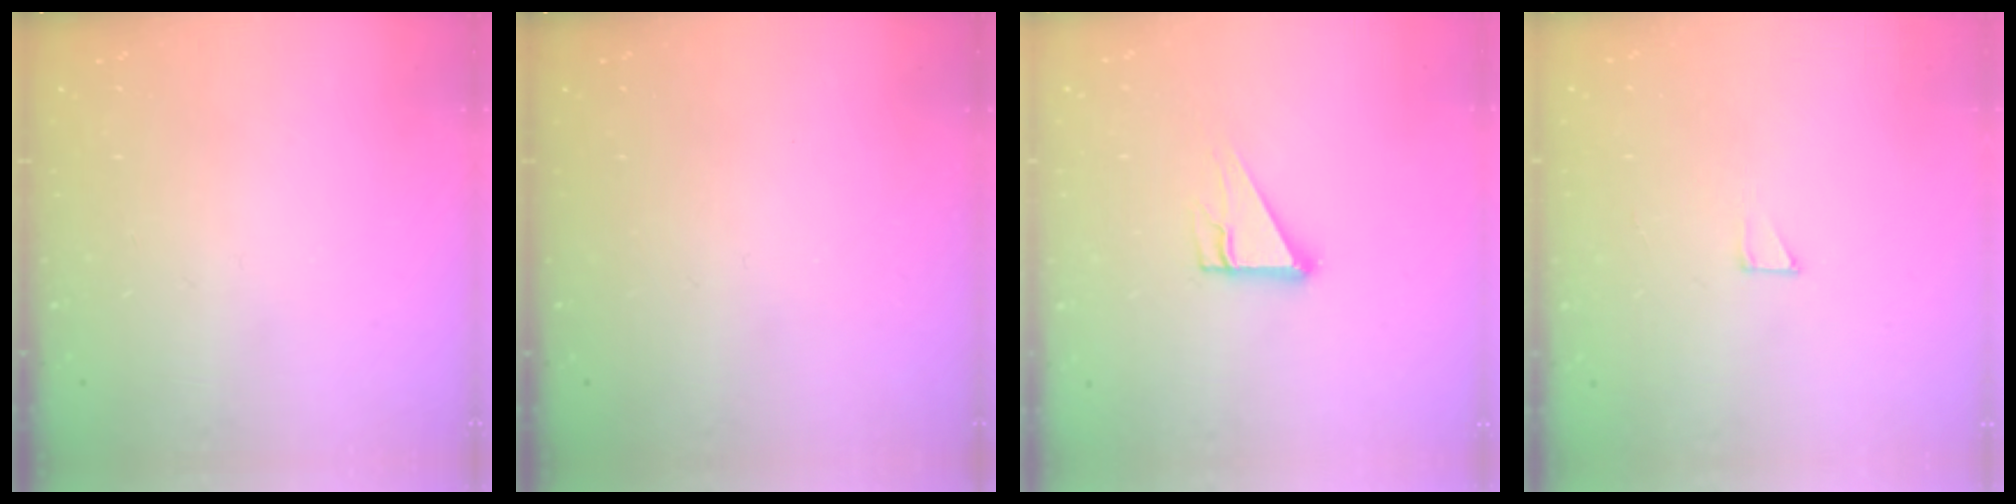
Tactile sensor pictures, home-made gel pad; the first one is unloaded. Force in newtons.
{"total": 0.0}
{"total": 5.1, "press": 5.0, "slide": 0.4}
{"total": 1.9, "press": 1.9, "slide": 0.1}